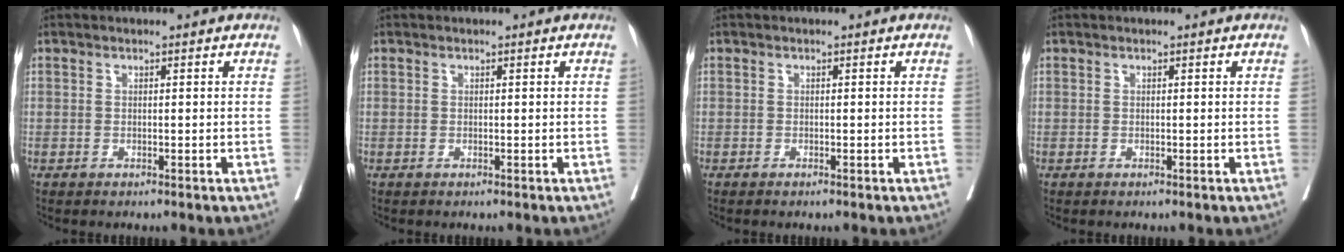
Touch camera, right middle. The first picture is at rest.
{"total": 0.0}
{"total": 0.6, "force": [-0.5, 0.0, 0.4], "torque": [-0.008, -0.002, -0.008]}
{"total": 0.0}